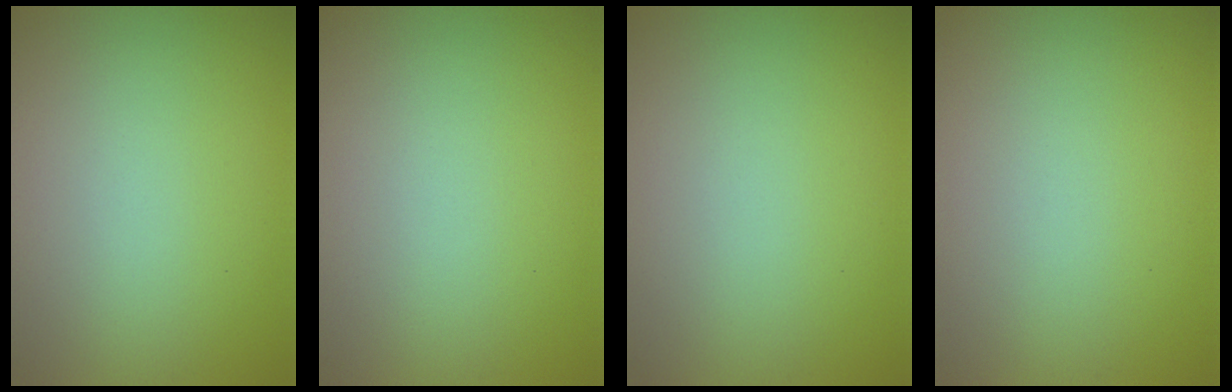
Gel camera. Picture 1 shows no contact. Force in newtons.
{"total": 0.0}
{"total": 0.0}
{"total": 0.0}